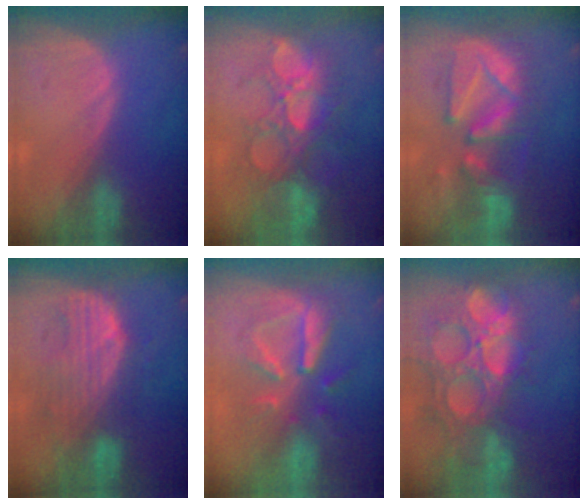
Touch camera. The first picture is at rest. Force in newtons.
{"total": 11.1, "press": 9.6, "slide": 5.5}
{"total": 10.4, "press": 10.2, "slide": 2.3}
{"total": 9.2, "press": 8.4, "slide": 3.7}
{"total": 7.9, "press": 7.9, "slide": 0.4}
{"total": 14.8, "press": 12.3, "slide": 8.3}